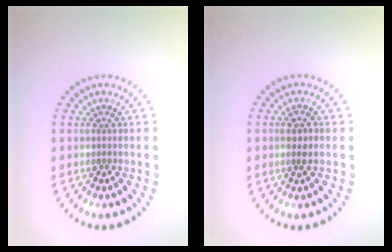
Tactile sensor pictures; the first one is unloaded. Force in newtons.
{"total": 1.5, "press": 1.5, "slide": 0.4}